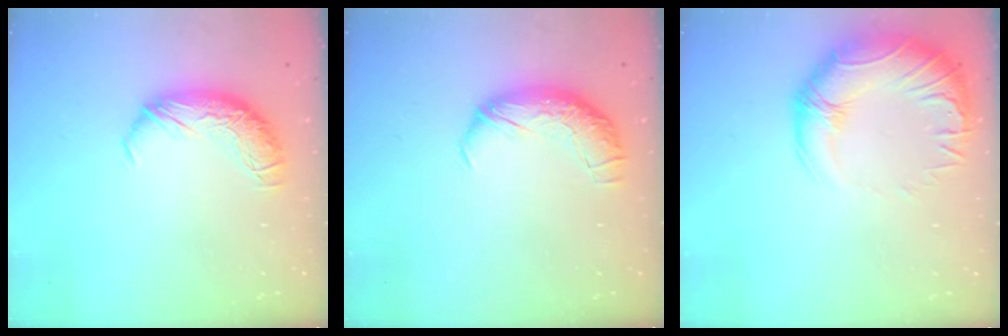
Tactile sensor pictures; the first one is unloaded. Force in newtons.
{"total": 2.3, "press": 0.9, "slide": 2.2}
{"total": 4.6, "press": 2.5, "slide": 3.9}